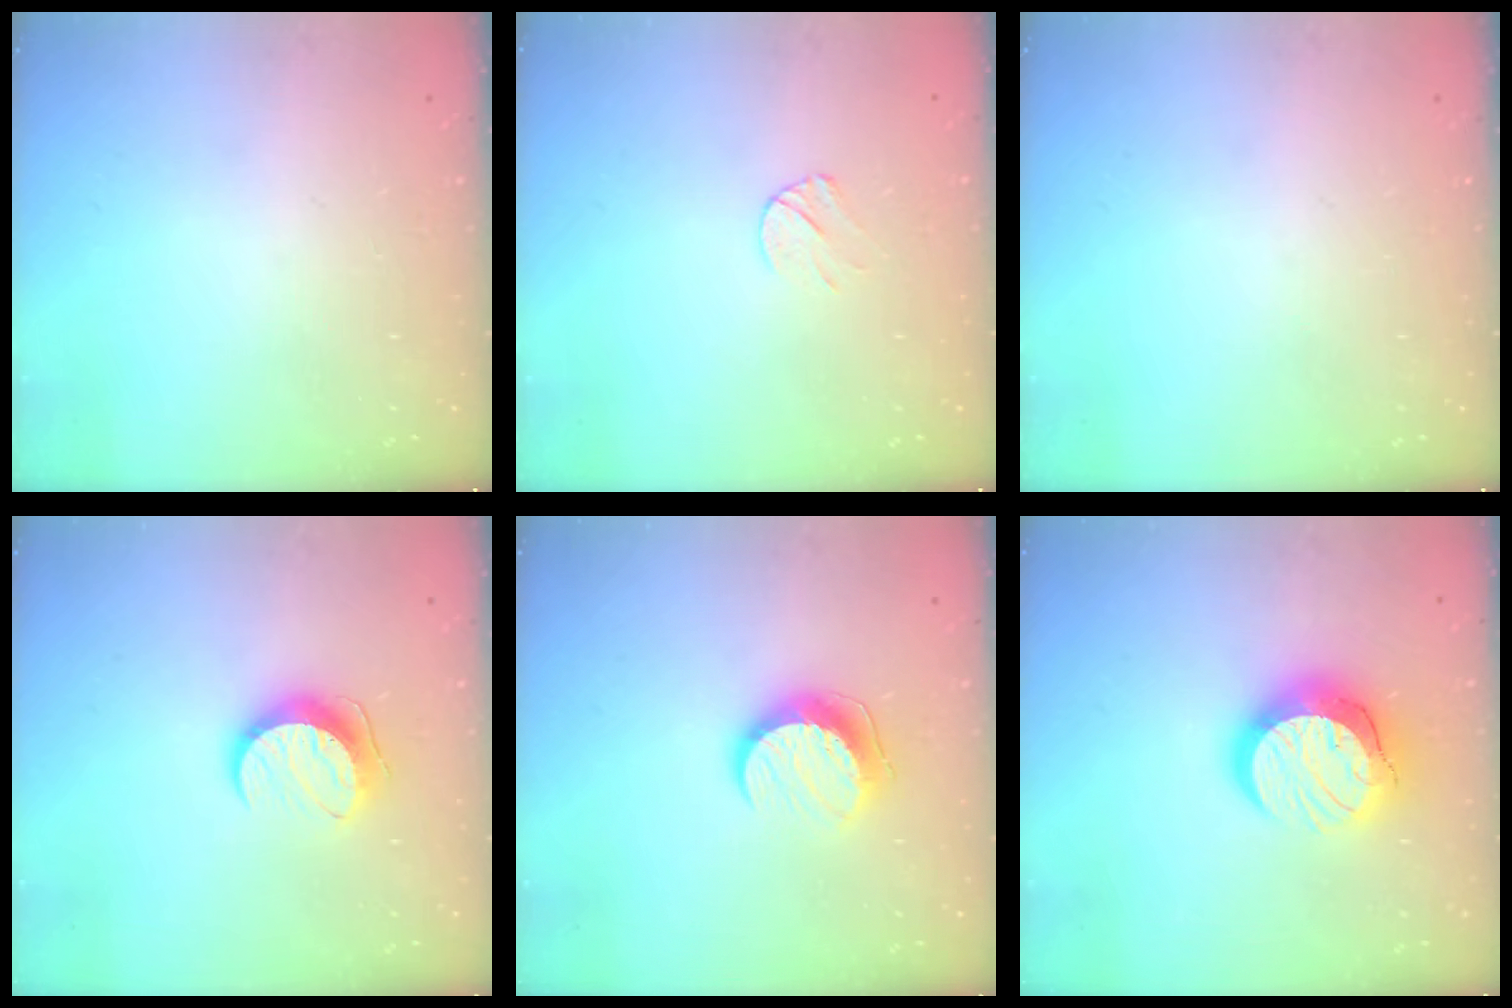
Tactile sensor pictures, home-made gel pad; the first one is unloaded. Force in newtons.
{"total": 5.6, "press": 5.5, "slide": 0.7}
{"total": 0.0}
{"total": 9.8, "press": 9.8, "slide": 0.1}
{"total": 9.8, "press": 9.8, "slide": 0.1}
{"total": 15.2, "press": 15.1, "slide": 1.1}